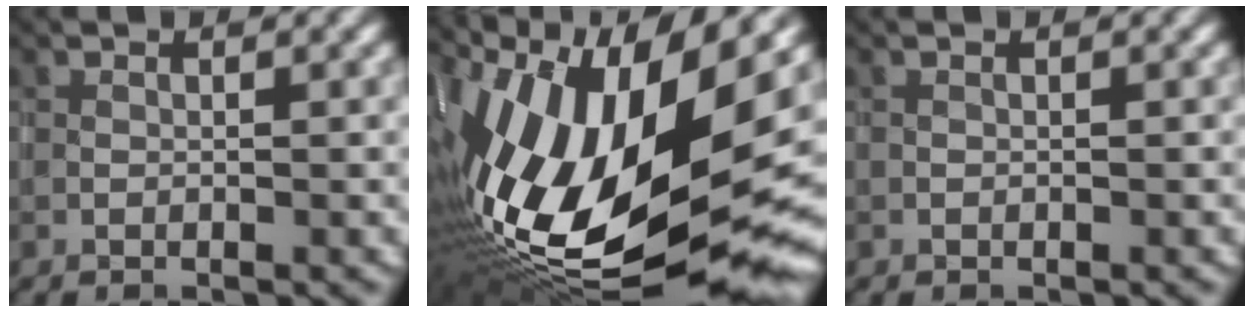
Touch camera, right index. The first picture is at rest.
{"total": 18.7, "force": [1.4, 7.8, 16.9], "torque": [-0.311, -0.012, 0.023]}
{"total": 0.0}